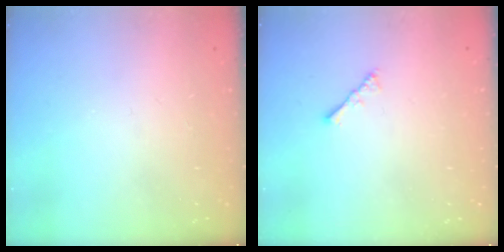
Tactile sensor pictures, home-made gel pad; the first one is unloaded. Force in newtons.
{"total": 2.1, "press": 2.0, "slide": 0.4}